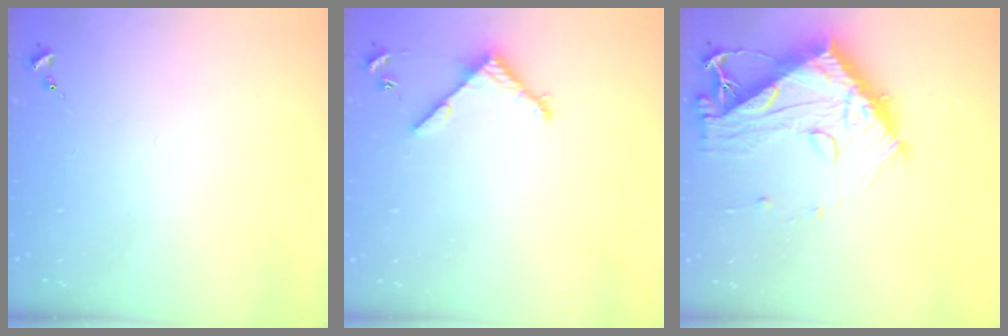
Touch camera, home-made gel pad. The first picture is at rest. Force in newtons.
{"total": 3.6, "press": 3.6, "slide": 0.3}
{"total": 14.2, "press": 14.1, "slide": 1.2}